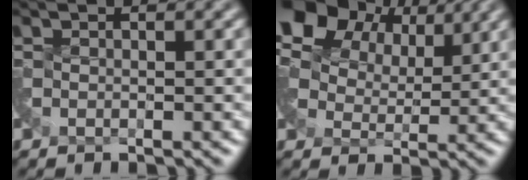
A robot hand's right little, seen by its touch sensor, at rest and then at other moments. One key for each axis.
{"total": 11.4, "fx": 6.4, "fy": 6.6, "fz": 6.7, "tx": -0.152, "ty": 0.034, "tz": 0.101}